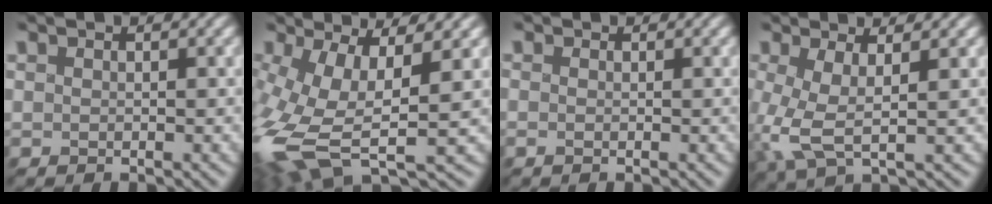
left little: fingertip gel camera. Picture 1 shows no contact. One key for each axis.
{"total": 10.9, "fx": -2.2, "fy": 4.2, "fz": 9.8, "tx": -0.234, "ty": -0.013, "tz": -0.030}
{"total": 0.0}
{"total": 3.5, "fx": -0.8, "fy": 1.0, "fz": 3.3, "tx": -0.088, "ty": -0.004, "tz": -0.009}